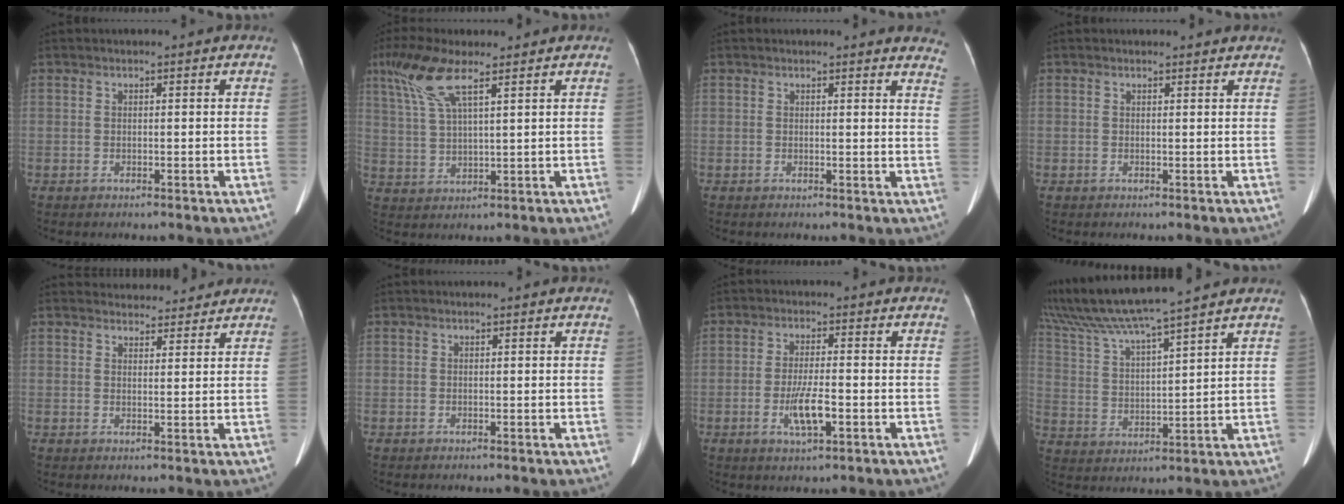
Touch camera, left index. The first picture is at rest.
{"total": 8.2, "force": [4.8, 1.2, 6.5], "torque": [-0.145, 0.010, 0.103]}
{"total": 8.3, "force": [8.1, 0.8, 1.2], "torque": [0.019, -0.061, 0.052]}
{"total": 2.2, "force": [1.8, 1.2, -0.2], "torque": [0.012, 0.004, 0.014]}
{"total": 8.1, "force": [7.8, 2.1, 0.9], "torque": [0.007, 0.009, 0.089]}
{"total": 0.0}
{"total": 4.8, "force": [-2.0, 0.6, 4.3], "torque": [-0.085, -0.015, -0.031]}
{"total": 15.6, "force": [13.7, -0.8, 7.6], "torque": [-0.152, 0.017, 0.245]}